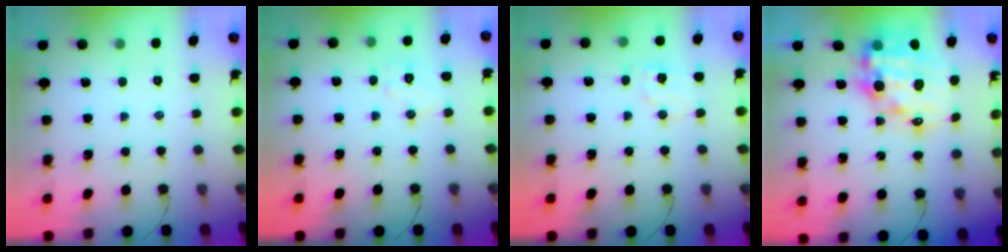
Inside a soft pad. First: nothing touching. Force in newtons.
{"total": 6.1, "press": 6.1, "slide": 0.8}
{"total": 7.0, "press": 6.9, "slide": 1.1}
{"total": 16.2, "press": 15.7, "slide": 4.0}